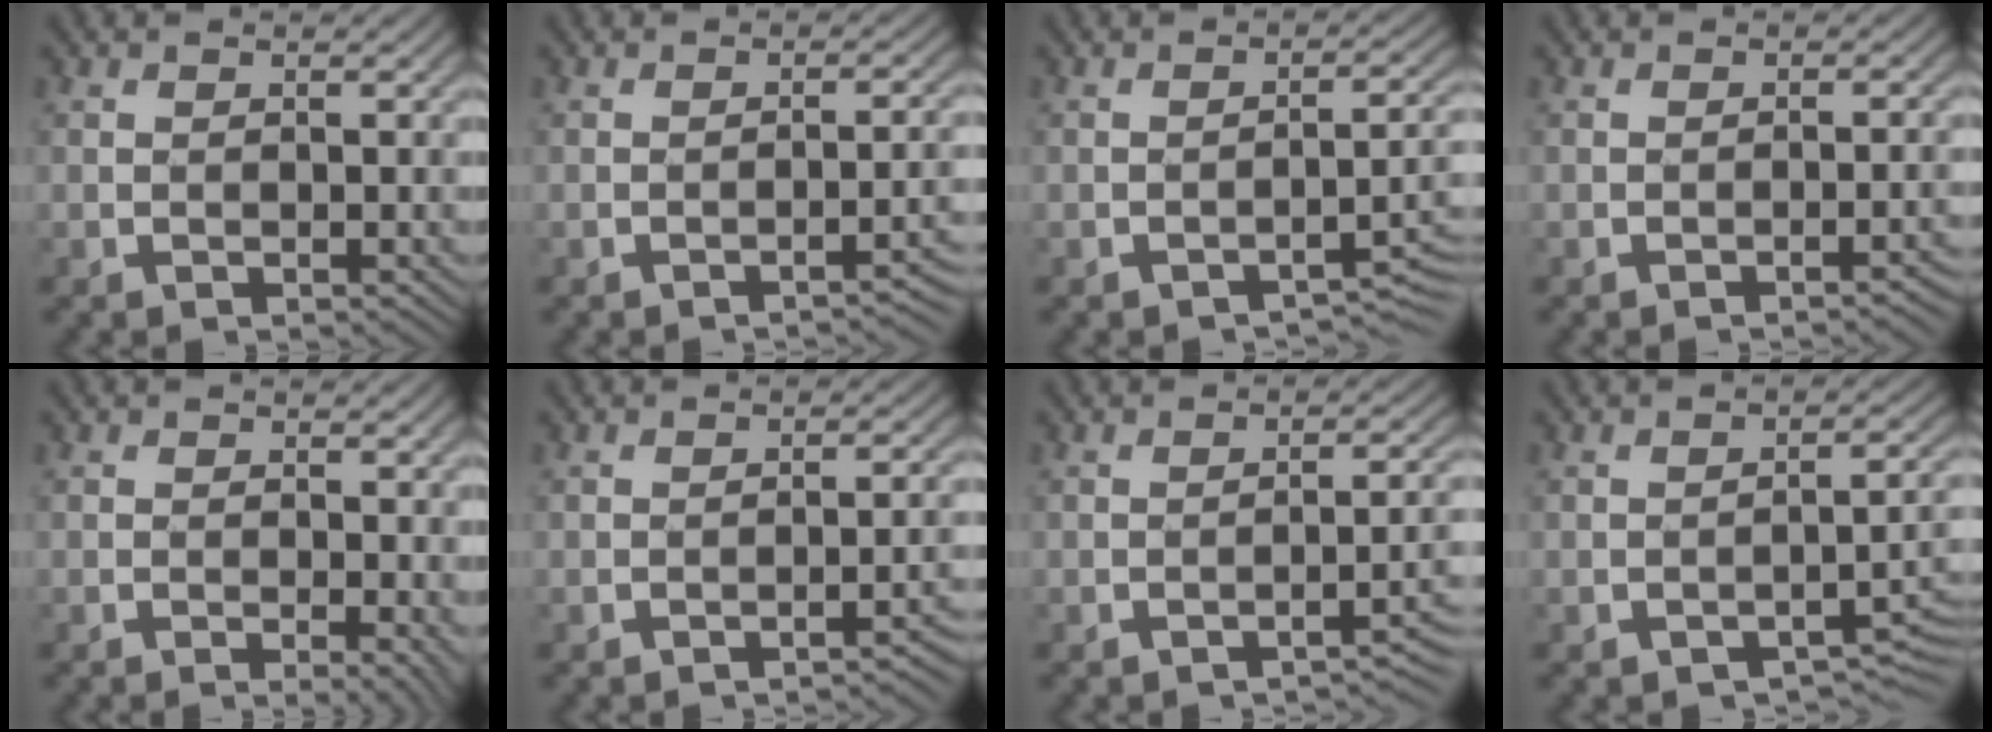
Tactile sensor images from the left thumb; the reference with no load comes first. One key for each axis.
{"total": 3.6, "fx": -2.2, "fy": 0.7, "fz": 2.8, "tx": -0.029, "ty": 0.012, "tz": -0.037}
{"total": 4.0, "fx": -2.8, "fy": 0.9, "fz": 2.7, "tx": -0.032, "ty": 0.012, "tz": -0.044}
{"total": 2.7, "fx": -1.7, "fy": 0.6, "fz": 2.0, "tx": -0.018, "ty": 0.010, "tz": -0.028}
{"total": 1.9, "fx": -0.2, "fy": 0.3, "fz": 1.8, "tx": -0.025, "ty": -0.003, "tz": -0.004}
{"total": 3.5, "fx": -2.1, "fy": 0.7, "fz": 2.7, "tx": -0.027, "ty": 0.012, "tz": -0.035}
{"total": 4.0, "fx": -2.3, "fy": 0.9, "fz": 3.2, "tx": -0.035, "ty": 0.014, "tz": -0.041}
{"total": 4.4, "fx": -3.0, "fy": 1.3, "fz": 3.0, "tx": -0.039, "ty": 0.005, "tz": -0.041}